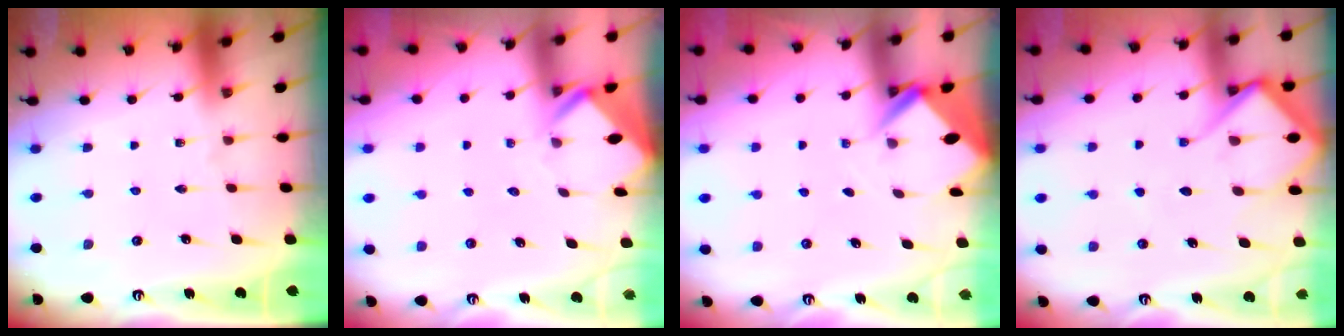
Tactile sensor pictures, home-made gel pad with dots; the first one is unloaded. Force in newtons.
{"total": 2.9, "press": 2.9, "slide": 0.2}
{"total": 2.6, "press": 2.6, "slide": 0.1}
{"total": 11.3, "press": 11.2, "slide": 1.2}